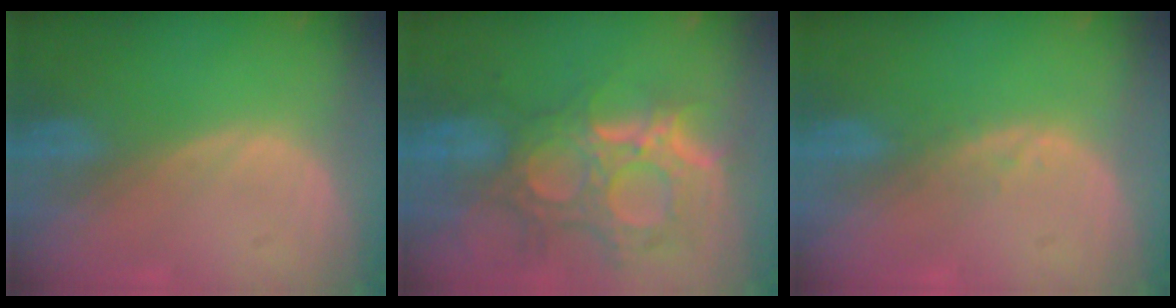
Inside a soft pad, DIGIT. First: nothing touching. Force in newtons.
{"total": 12.2, "press": 10.7, "slide": 5.9}
{"total": 1.3, "press": 1.3, "slide": 0.2}